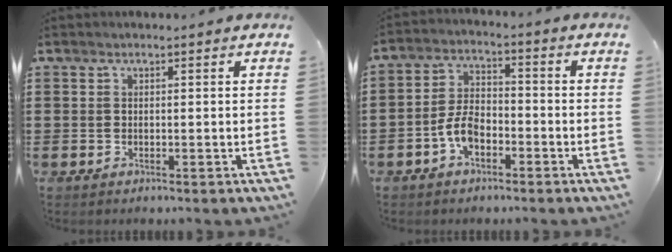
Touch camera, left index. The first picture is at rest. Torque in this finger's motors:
{"motor_torque": [0.36, 0.35, 0.23, 0.09]}